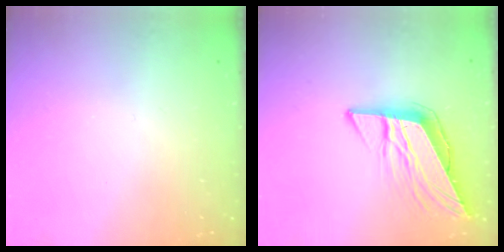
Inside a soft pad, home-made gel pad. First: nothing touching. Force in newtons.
{"total": 9.9, "press": 9.9, "slide": 0.8}